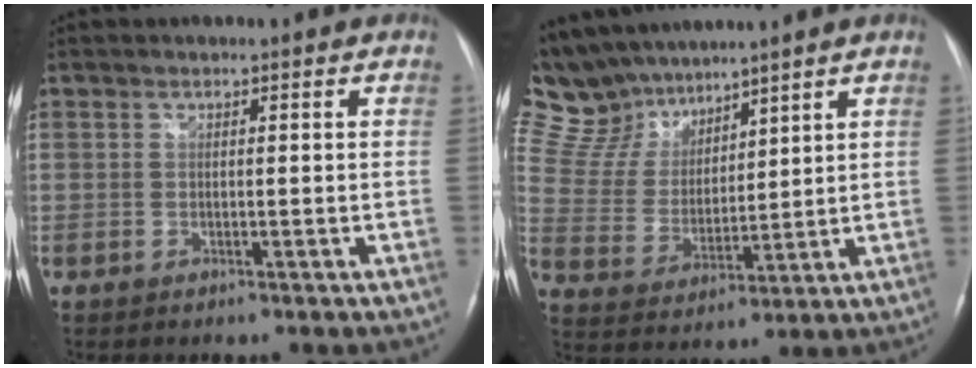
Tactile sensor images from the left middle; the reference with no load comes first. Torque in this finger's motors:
{"motor_torque": [0.27, -0.74, 0.01, -0.05]}